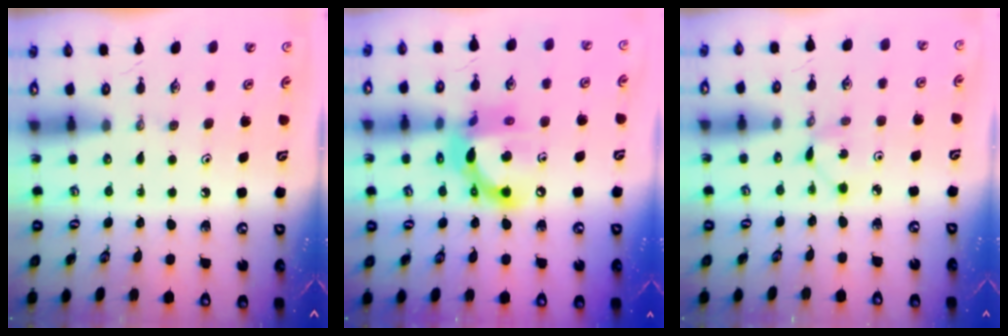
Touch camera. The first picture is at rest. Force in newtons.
{"total": 14.7, "press": 14.7, "slide": 0.9}
{"total": 2.0, "press": 2.0, "slide": 0.3}